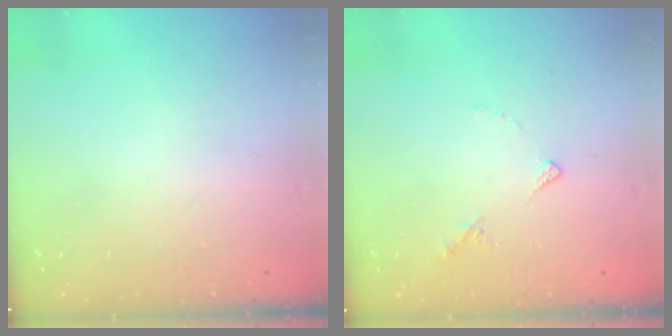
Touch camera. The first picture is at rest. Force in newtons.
{"total": 5.6, "press": 5.6, "slide": 0.6}